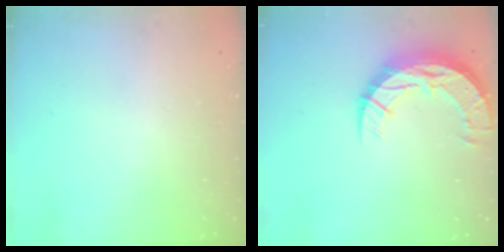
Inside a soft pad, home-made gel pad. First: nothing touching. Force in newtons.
{"total": 13.2, "press": 13.2, "slide": 0.9}